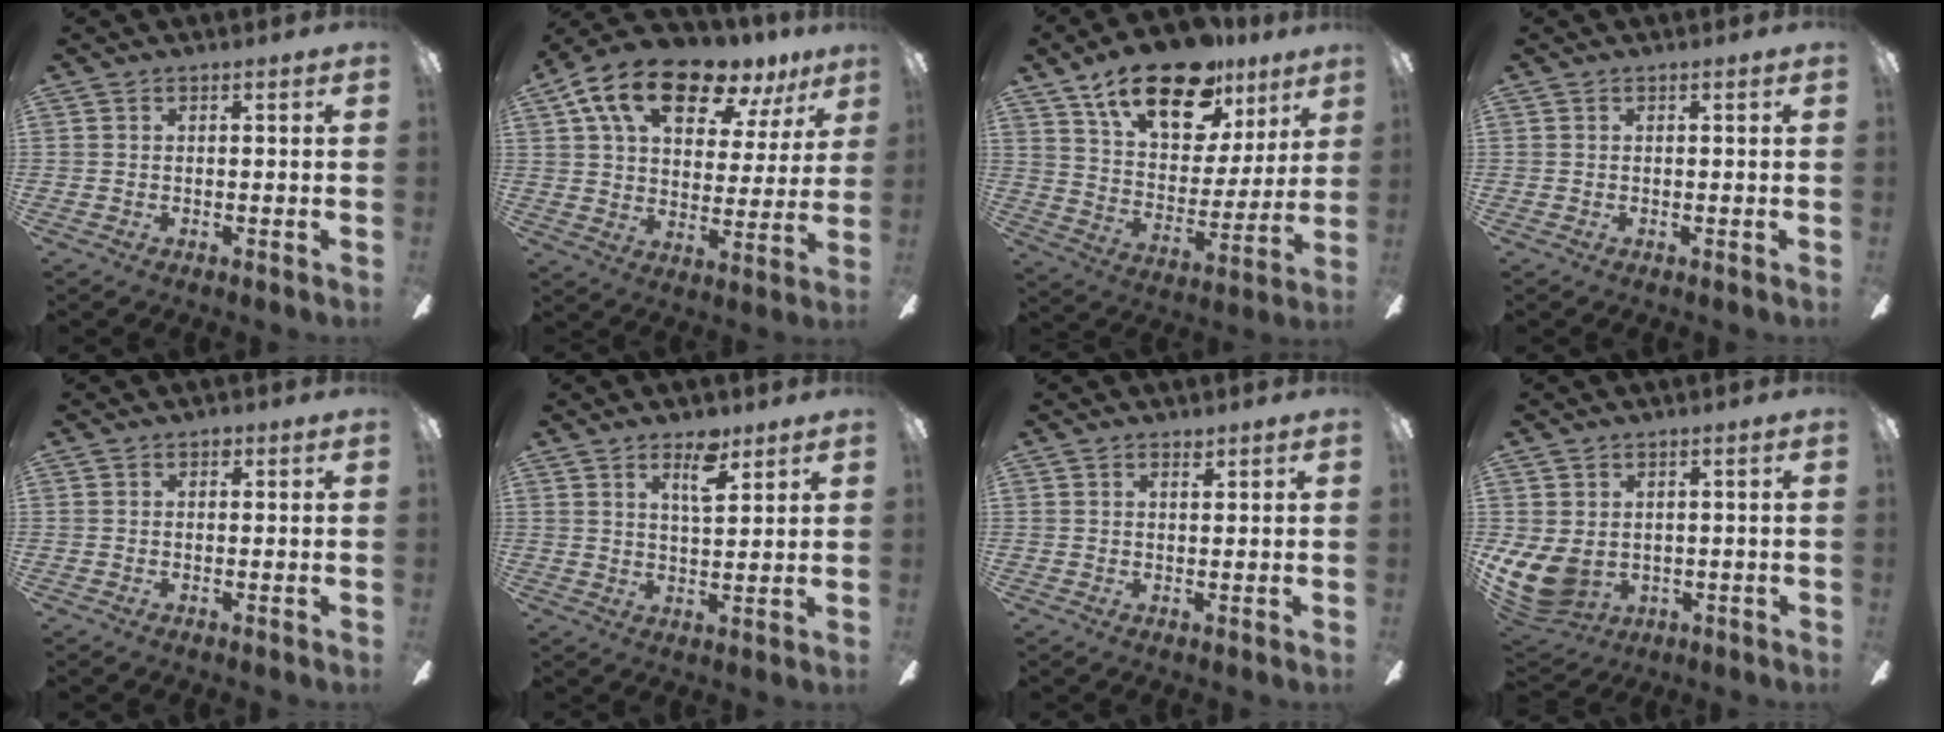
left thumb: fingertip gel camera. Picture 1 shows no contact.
{"total": 17.5, "force": [11.7, 7.7, 10.6], "torque": [-0.178, -0.064, 0.199]}
{"total": 21.6, "force": [14.5, 10.1, 12.4], "torque": [-0.200, -0.084, 0.251]}
{"total": 0.0}
{"total": 1.0, "force": [0.4, 0.8, 0.4], "torque": [0.000, -0.001, 0.005]}
{"total": 7.2, "force": [4.7, 2.7, 4.7], "torque": [-0.062, -0.021, 0.077]}
{"total": 1.5, "force": [1.2, 0.5, 0.6], "torque": [0.002, -0.008, 0.020]}
{"total": 9.3, "force": [-0.7, 7.2, 5.8], "torque": [-0.144, -0.009, -0.010]}